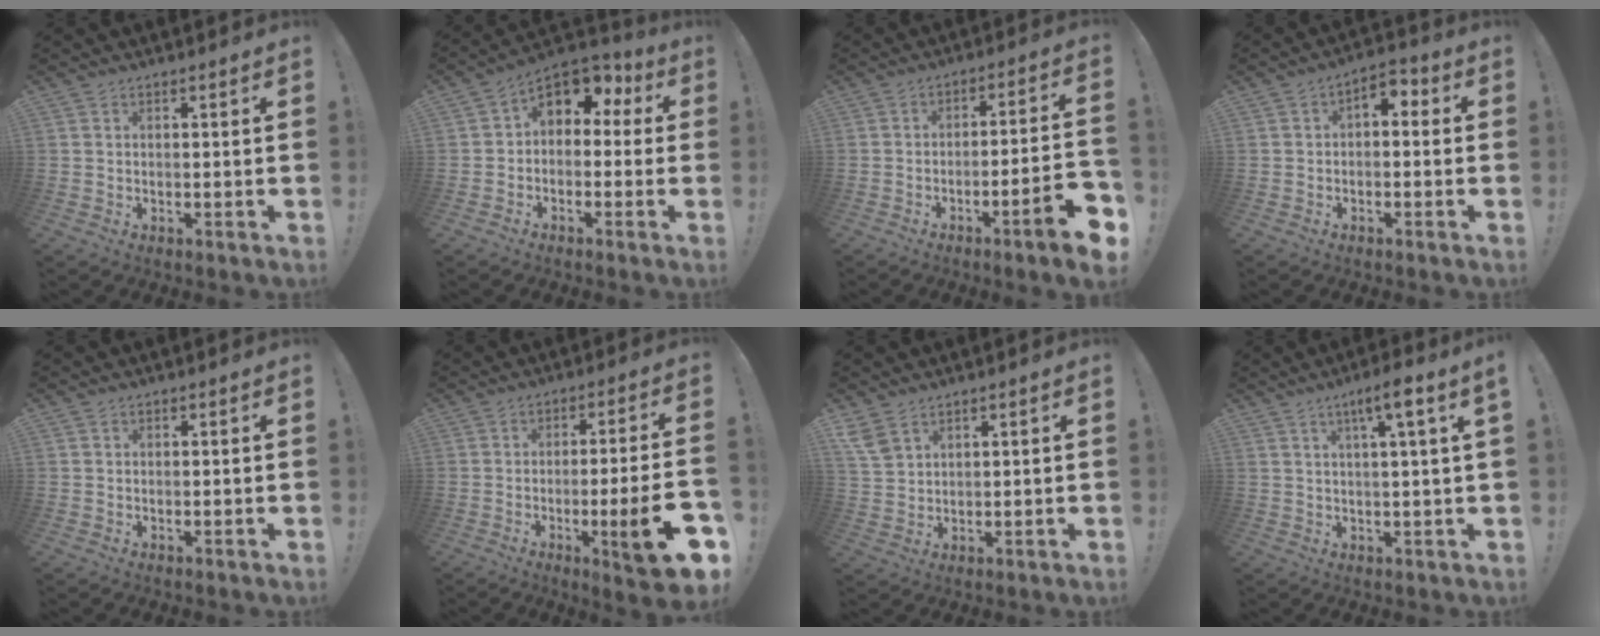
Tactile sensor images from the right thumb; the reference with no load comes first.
{"total": 8.0, "force": [2.6, 5.5, 5.3], "torque": [-0.076, -0.014, 0.052]}
{"total": 10.1, "force": [-5.6, 0.4, 8.4], "torque": [-0.123, 0.021, -0.091]}
{"total": 3.7, "force": [-0.9, 2.4, 2.6], "torque": [-0.032, 0.007, -0.018]}
{"total": 0.0}
{"total": 15.7, "force": [-5.0, 1.7, 14.8], "torque": [-0.212, 0.011, -0.062]}
{"total": 5.7, "force": [3.7, 3.2, 2.8], "torque": [-0.068, -0.011, 0.075]}
{"total": 7.0, "force": [2.8, -0.4, 6.4], "torque": [-0.100, -0.009, 0.037]}